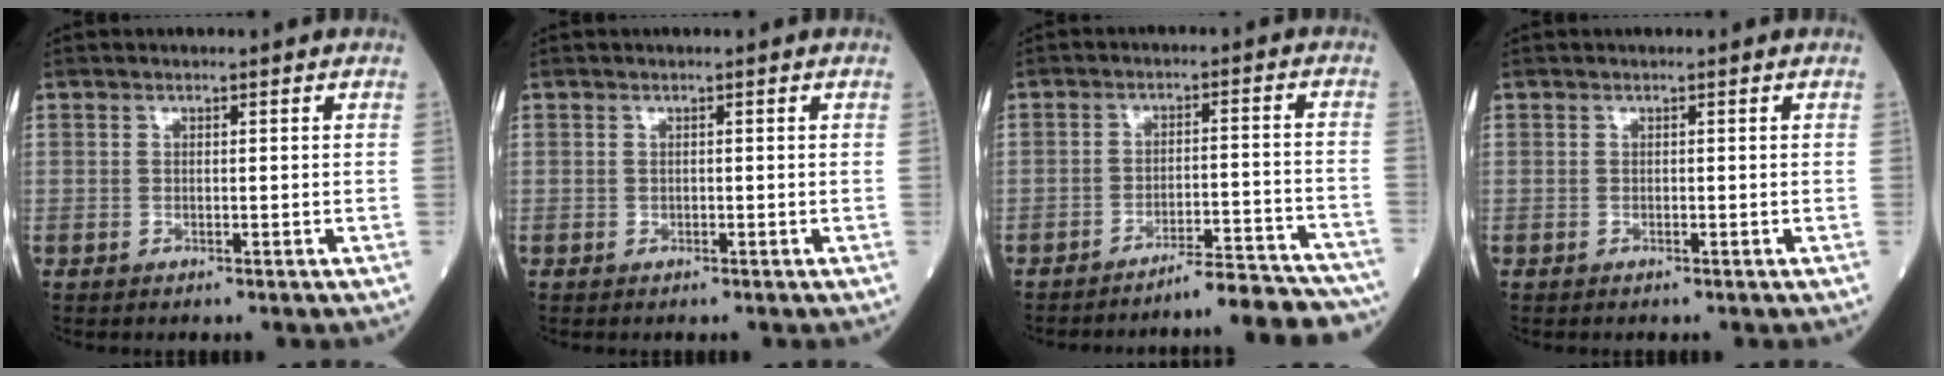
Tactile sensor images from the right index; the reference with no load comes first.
{"total": 0.0}
{"total": 12.8, "force": [-12.5, -0.2, 3.1], "torque": [-0.009, 0.016, -0.159]}
{"total": 0.0}